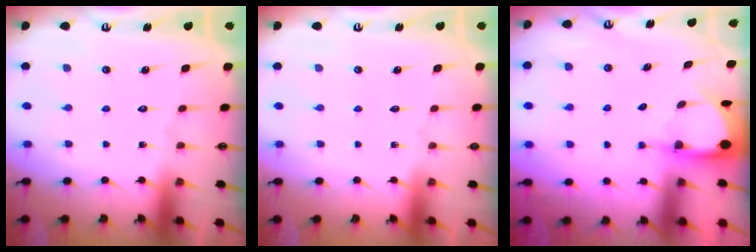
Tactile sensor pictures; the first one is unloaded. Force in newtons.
{"total": 0.0}
{"total": 3.4, "press": 3.4, "slide": 0.2}